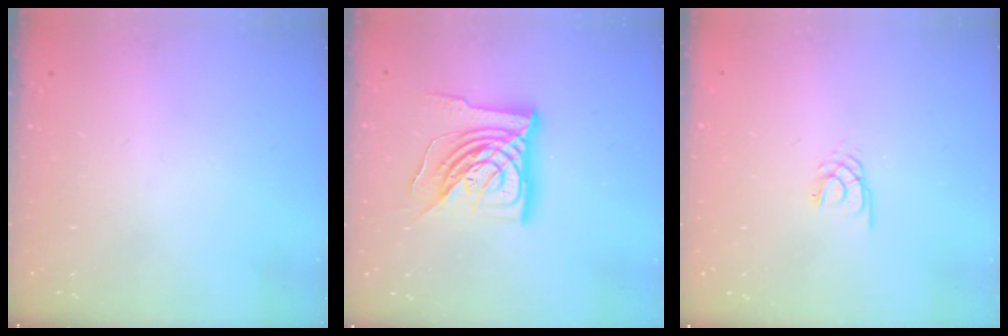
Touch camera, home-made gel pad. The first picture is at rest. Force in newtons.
{"total": 17.6, "press": 17.5, "slide": 1.9}
{"total": 1.7, "press": 1.7, "slide": 0.3}